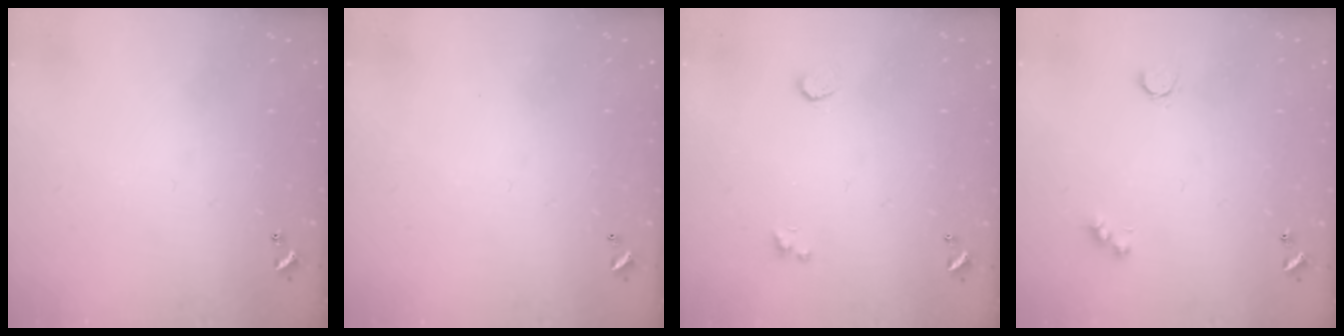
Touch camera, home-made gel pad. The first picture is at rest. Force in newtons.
{"total": 3.0, "press": 3.0, "slide": 0.1}
{"total": 1.1, "press": 0.7, "slide": 0.8}
{"total": 2.7, "press": 2.7, "slide": 0.5}